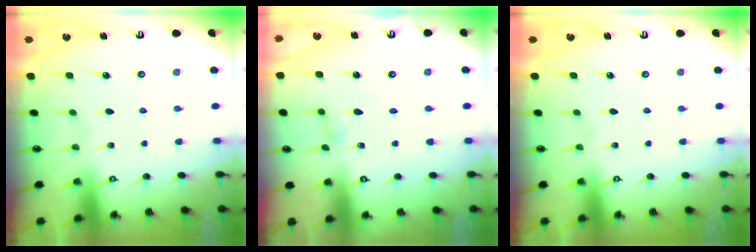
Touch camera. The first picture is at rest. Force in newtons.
{"total": 3.0, "press": 3.0, "slide": 0.3}
{"total": 0.0}